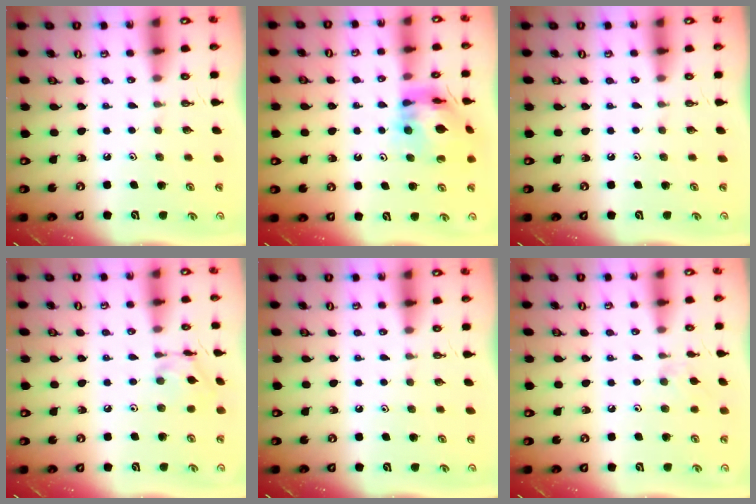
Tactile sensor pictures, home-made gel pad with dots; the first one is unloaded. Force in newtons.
{"total": 13.6, "press": 13.5, "slide": 1.7}
{"total": 0.0}
{"total": 9.8, "press": 9.8, "slide": 0.6}
{"total": 0.0}
{"total": 4.5, "press": 4.5, "slide": 0.7}